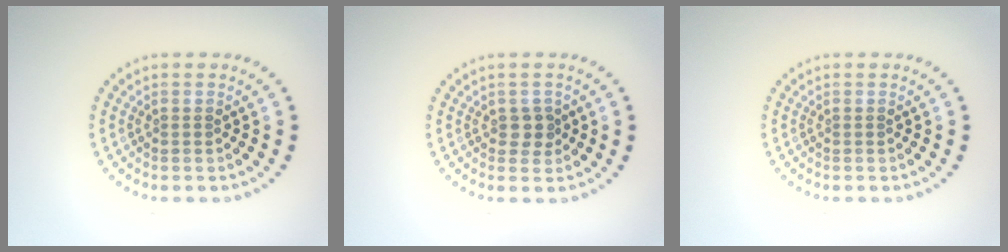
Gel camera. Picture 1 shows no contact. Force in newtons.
{"total": 1.4, "press": 1.3, "slide": 0.4}
{"total": 0.0}